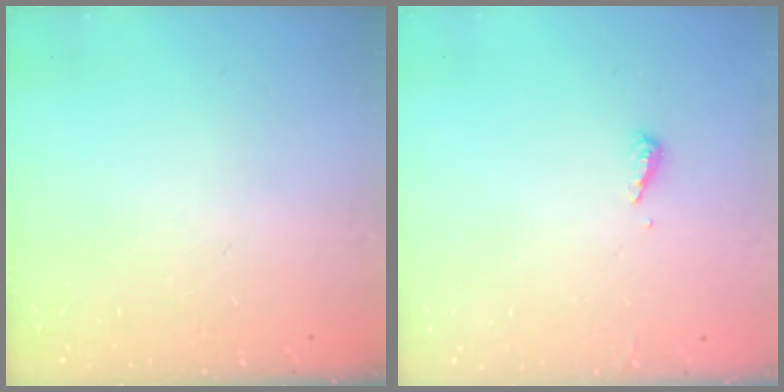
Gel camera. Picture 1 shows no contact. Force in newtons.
{"total": 5.1, "press": 5.1, "slide": 0.5}